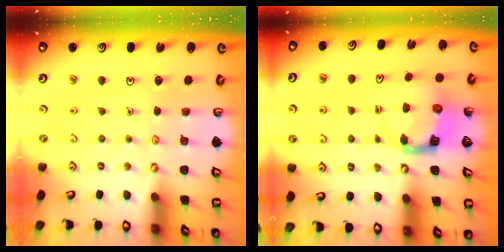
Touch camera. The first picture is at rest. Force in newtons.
{"total": 3.8, "press": 3.7, "slide": 0.6}